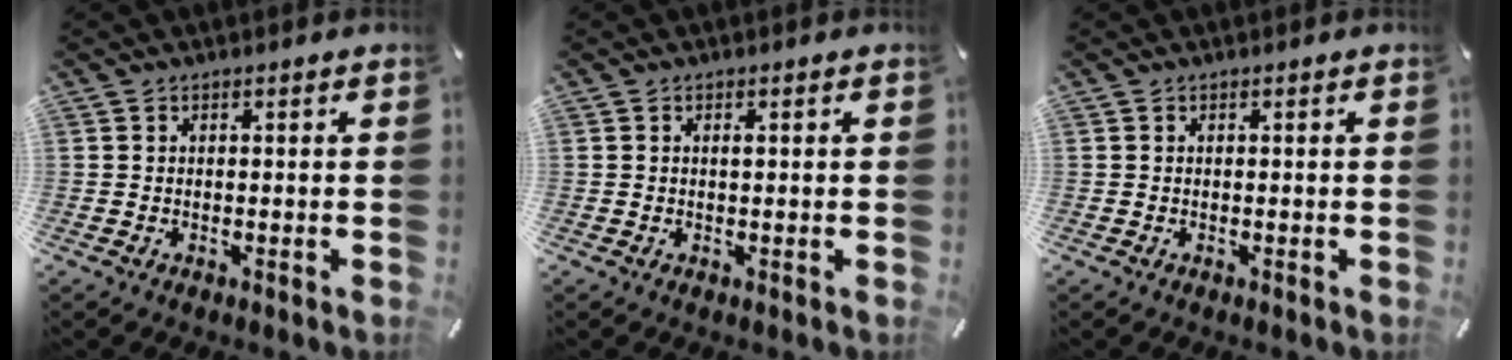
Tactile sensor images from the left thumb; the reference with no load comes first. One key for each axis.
{"total": 0.8, "fx": 0.1, "fy": 0.2, "fz": 0.7, "tx": -0.015, "ty": 0.000, "tz": 0.002}
{"total": 0.0}